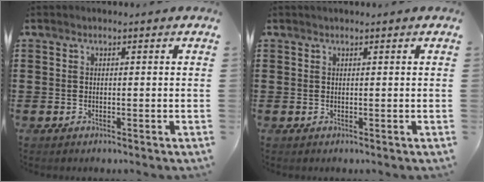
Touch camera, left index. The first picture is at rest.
{"total": 0.0}